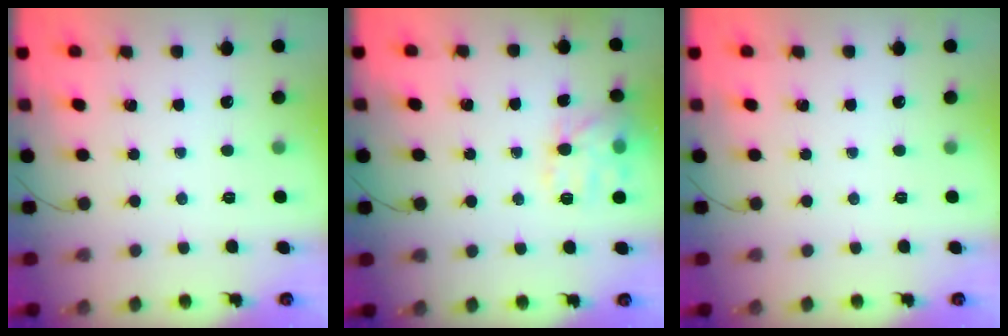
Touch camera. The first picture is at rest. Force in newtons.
{"total": 13.0, "press": 13.0, "slide": 0.1}
{"total": 0.0}